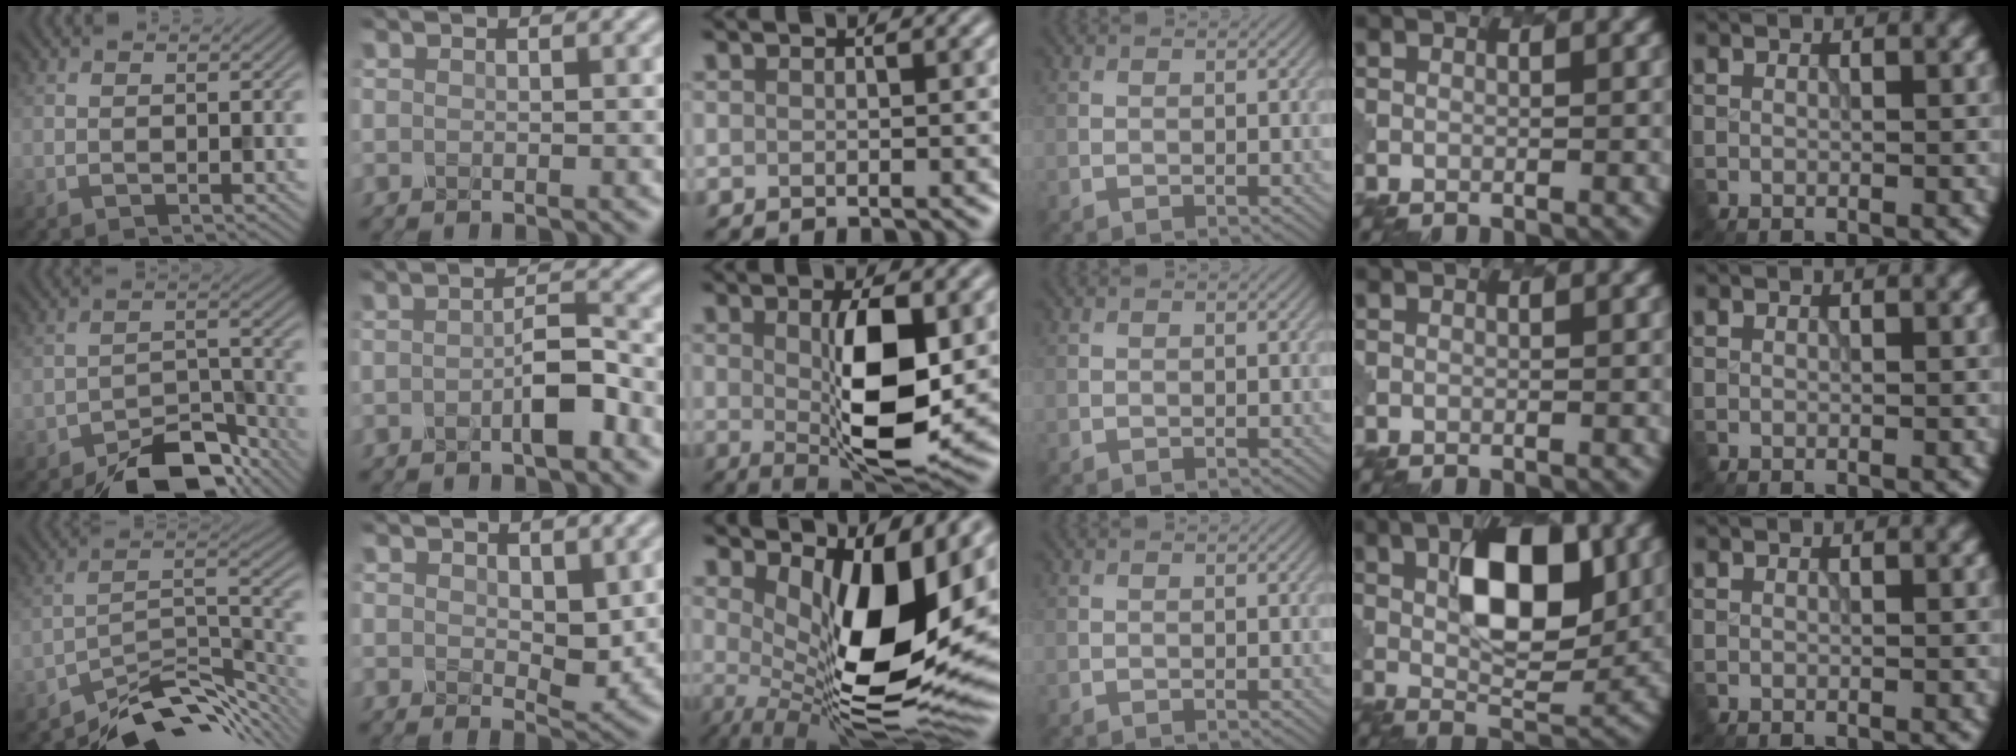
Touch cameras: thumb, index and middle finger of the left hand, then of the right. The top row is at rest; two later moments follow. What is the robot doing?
{"motion": "press", "object": "mechanical pencil"}